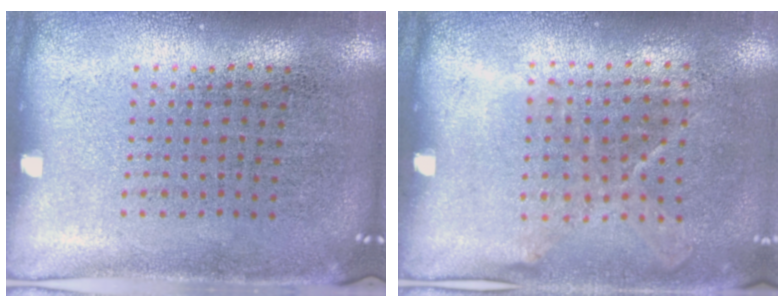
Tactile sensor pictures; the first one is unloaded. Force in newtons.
{"total": 1.3, "press": 1.0, "slide": 0.8}